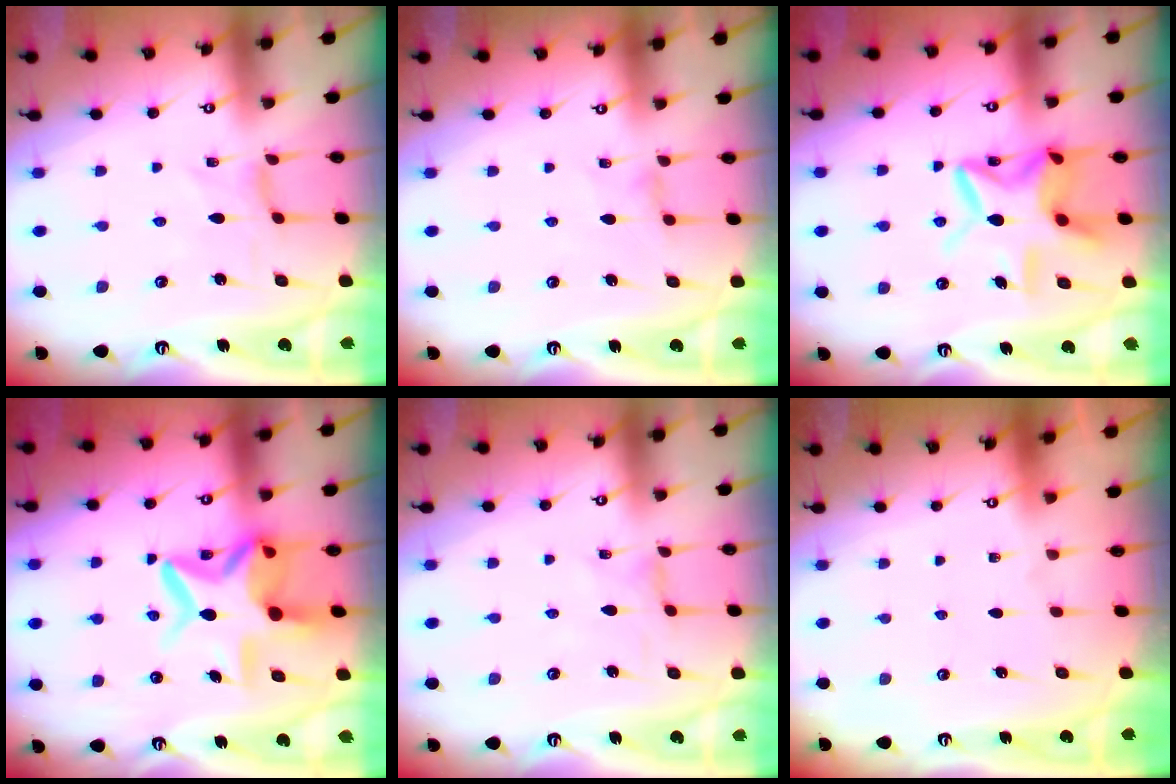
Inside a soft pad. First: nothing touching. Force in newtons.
{"total": 1.2, "press": 1.1, "slide": 0.3}
{"total": 13.6, "press": 13.6, "slide": 1.2}
{"total": 14.0, "press": 14.0, "slide": 1.2}
{"total": 0.0}
{"total": 0.0}